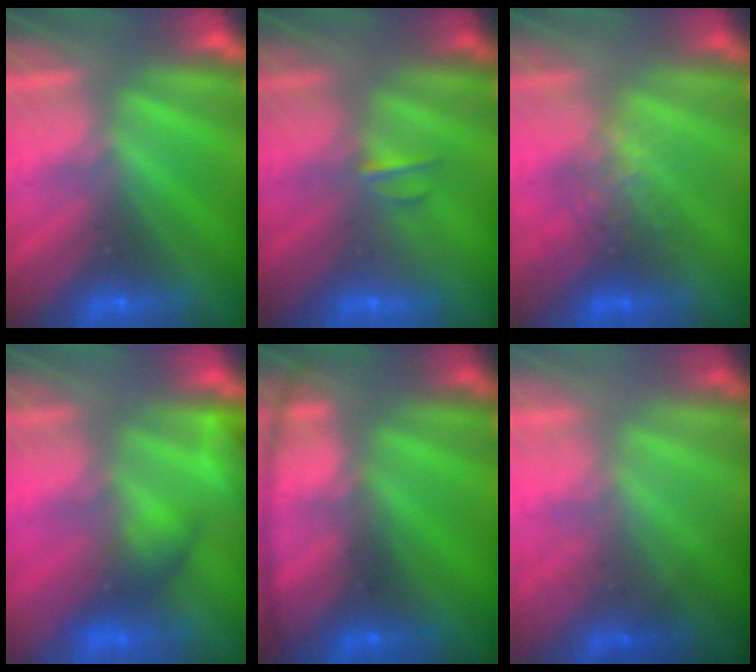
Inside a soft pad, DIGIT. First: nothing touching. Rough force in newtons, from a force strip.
{"total": 2.1}
{"total": 2.6}
{"total": 4.8}
{"total": 7.6}
{"total": 1.1}